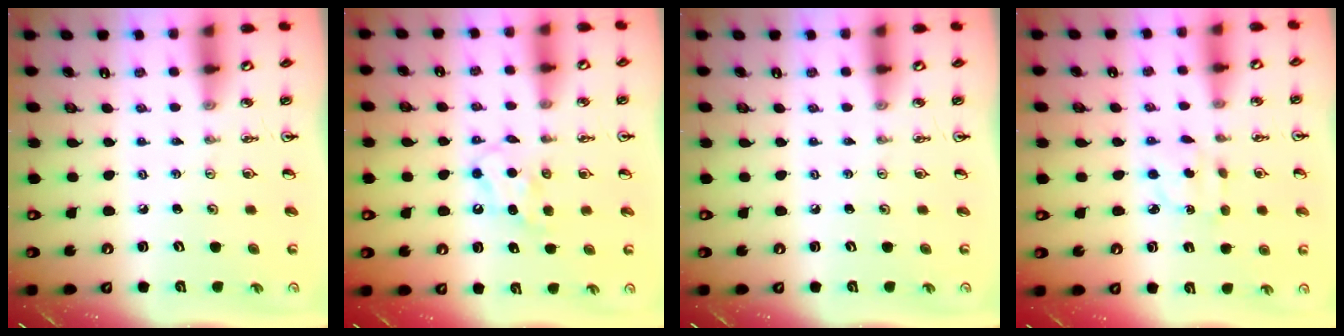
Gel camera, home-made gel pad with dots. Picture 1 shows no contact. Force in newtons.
{"total": 5.6, "press": 5.6, "slide": 0.6}
{"total": 0.0}
{"total": 3.0, "press": 2.9, "slide": 0.6}